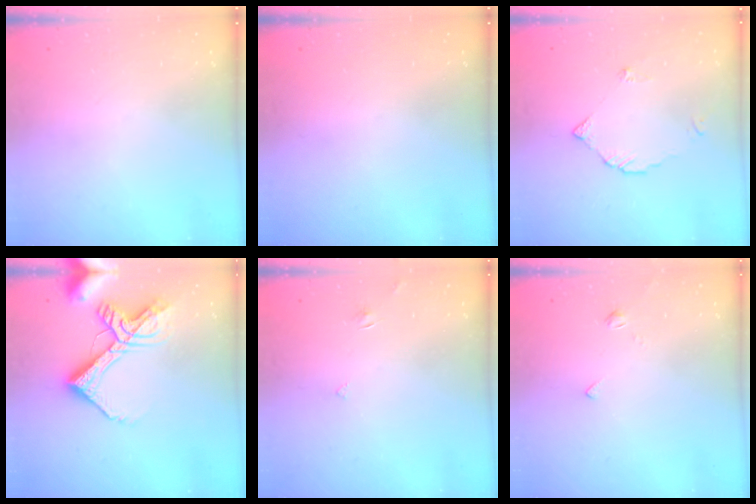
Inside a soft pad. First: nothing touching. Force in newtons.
{"total": 0.0}
{"total": 3.0, "press": 3.0, "slide": 0.2}
{"total": 15.5, "press": 15.4, "slide": 1.8}
{"total": 2.5, "press": 2.5, "slide": 0.3}
{"total": 2.2, "press": 2.2, "slide": 0.5}